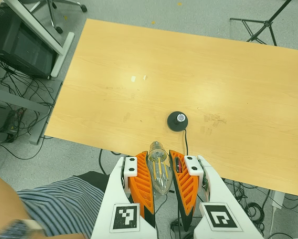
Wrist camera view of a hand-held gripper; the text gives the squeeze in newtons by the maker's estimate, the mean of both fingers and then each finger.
{"total": 24.1, "left": 27.2, "right": 21.1}